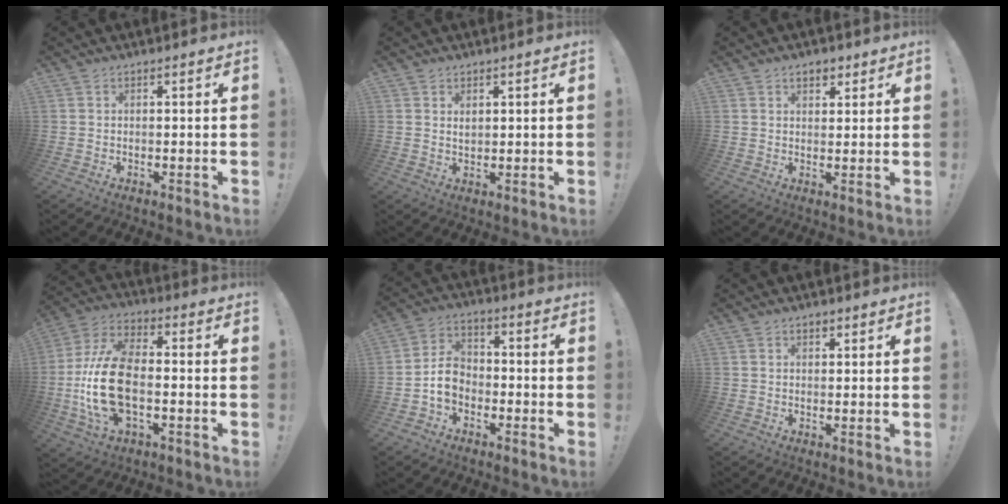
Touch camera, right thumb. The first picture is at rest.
{"total": 1.7, "force": [1.1, 1.1, 0.6], "torque": [0.000, -0.005, 0.018]}
{"total": 4.1, "force": [2.3, 2.8, 1.9], "torque": [-0.014, -0.006, 0.039]}
{"total": 19.2, "force": [-3.6, 10.5, 15.7], "torque": [-0.315, 0.010, -0.053]}
{"total": 7.8, "force": [-3.0, 5.9, 4.1], "torque": [-0.074, 0.019, -0.054]}
{"total": 1.2, "force": [0.8, 0.8, 0.4], "torque": [-0.002, -0.001, 0.014]}